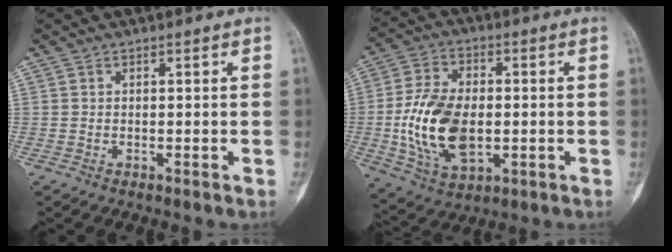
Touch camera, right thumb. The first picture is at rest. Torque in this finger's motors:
{"motor_torque": [1.78, 1.44, 1.00, -0.85, 0.36]}